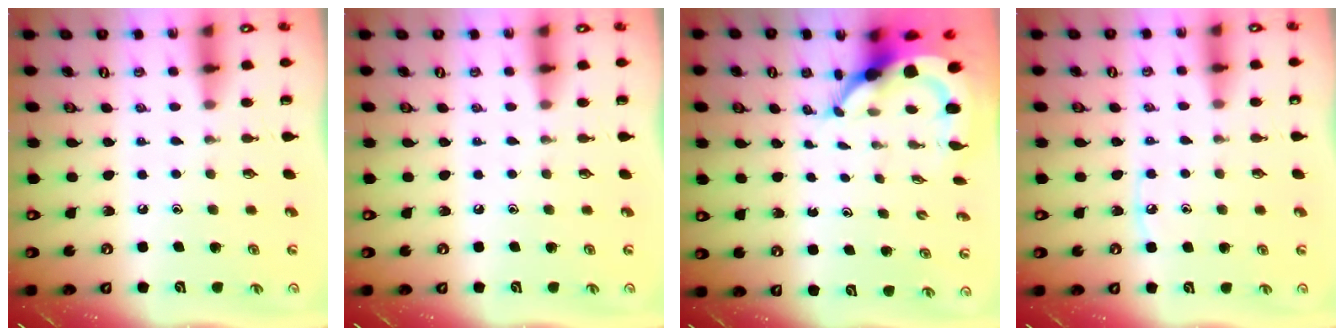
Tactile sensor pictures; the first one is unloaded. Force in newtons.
{"total": 0.0}
{"total": 6.0, "press": 5.9, "slide": 0.9}
{"total": 3.2, "press": 3.1, "slide": 0.4}